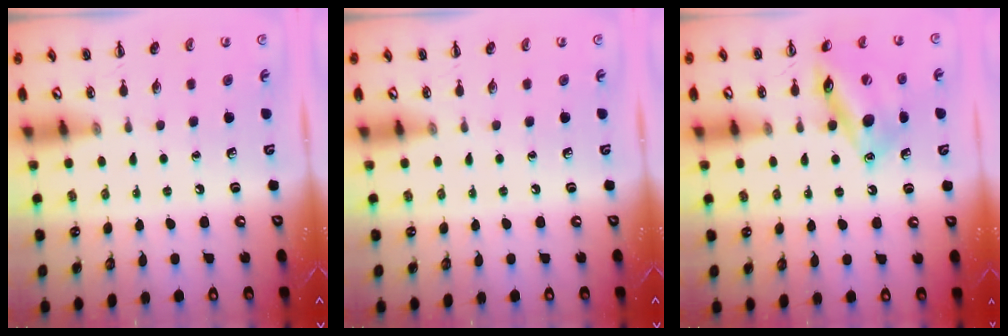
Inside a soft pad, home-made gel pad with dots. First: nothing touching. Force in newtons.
{"total": 0.0}
{"total": 15.5, "press": 15.4, "slide": 1.9}